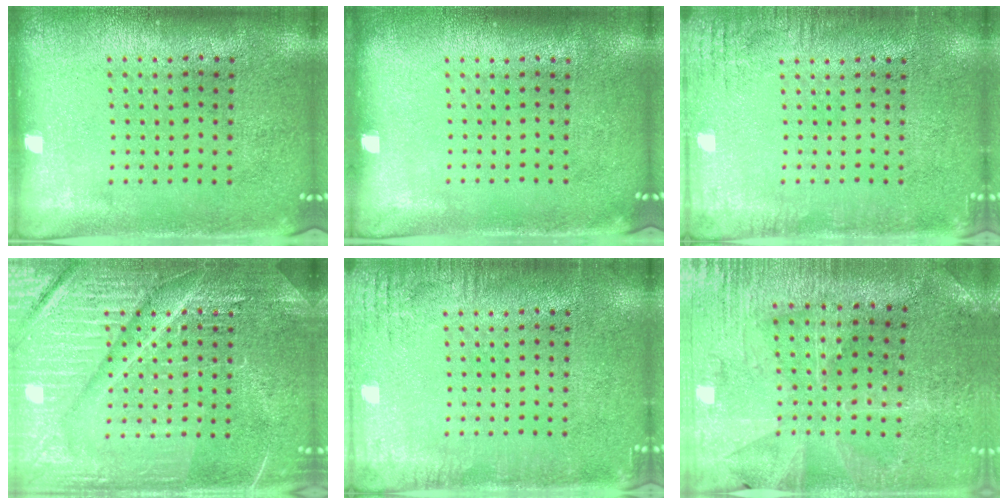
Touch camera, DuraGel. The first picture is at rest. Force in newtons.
{"total": 0.0}
{"total": 2.3, "press": 2.3, "slide": 0.3}
{"total": 5.7, "press": 5.6, "slide": 0.7}
{"total": 2.5, "press": 2.5, "slide": 0.2}
{"total": 1.4, "press": 1.3, "slide": 0.4}